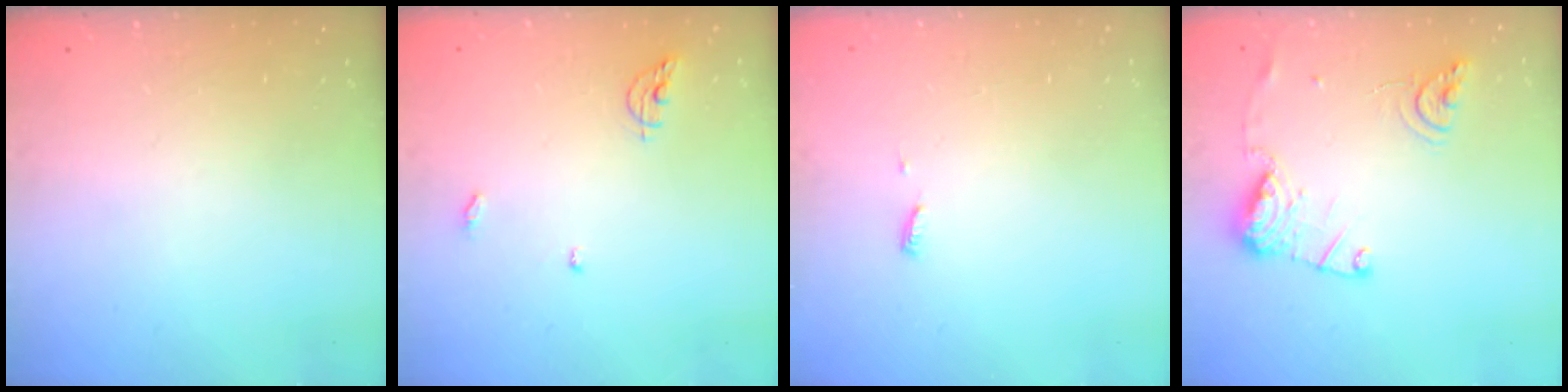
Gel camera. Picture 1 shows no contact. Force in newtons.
{"total": 6.3, "press": 6.2, "slide": 0.6}
{"total": 3.9, "press": 3.9, "slide": 0.5}
{"total": 12.9, "press": 12.8, "slide": 1.5}